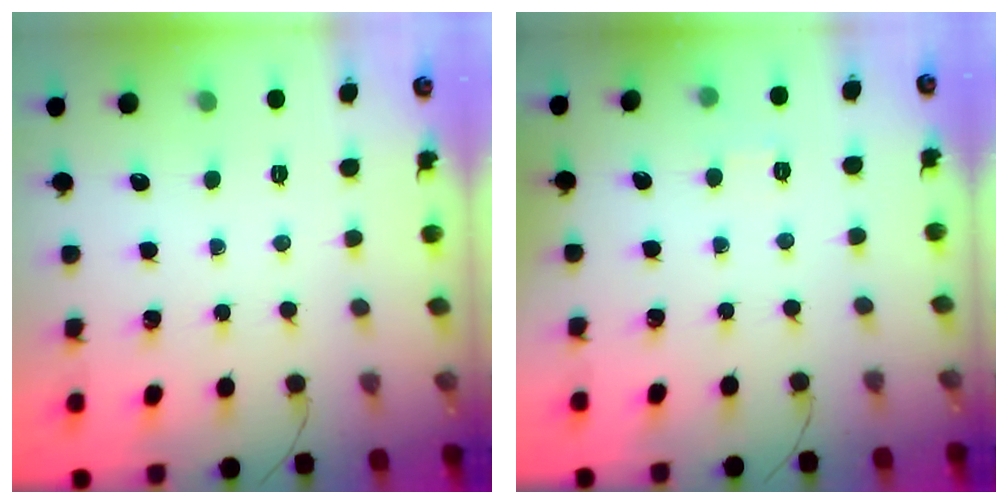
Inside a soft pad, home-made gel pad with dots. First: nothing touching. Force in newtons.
{"total": 1.9, "press": 1.4, "slide": 1.3}